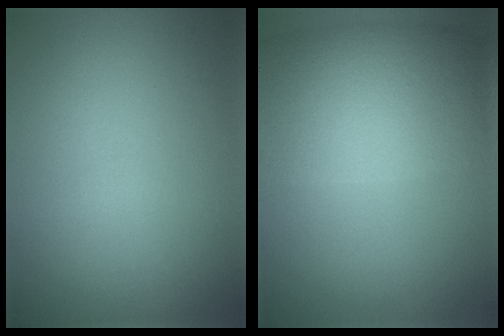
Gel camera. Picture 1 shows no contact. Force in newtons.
{"total": 9.9, "press": 9.9, "slide": 0.1}